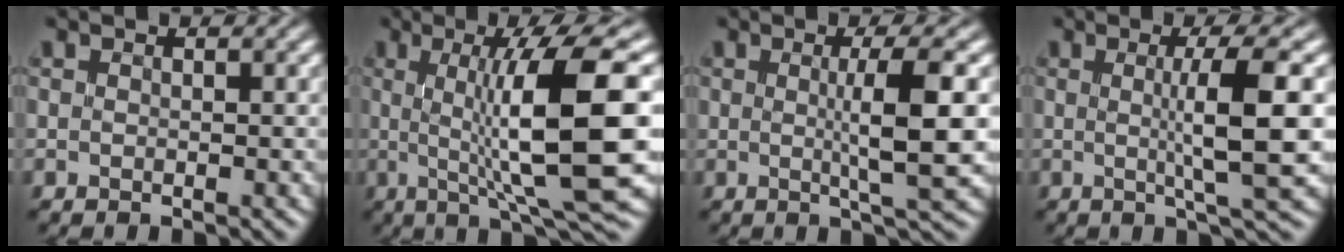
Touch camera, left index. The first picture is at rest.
{"total": 11.2, "force": [0.5, 2.0, 11.0], "torque": [-0.160, 0.000, 0.015]}
{"total": 5.3, "force": [0.1, 0.8, 5.3], "torque": [-0.086, 0.000, 0.004]}
{"total": 6.3, "force": [0.1, 0.9, 6.2], "torque": [-0.099, 0.003, 0.004]}